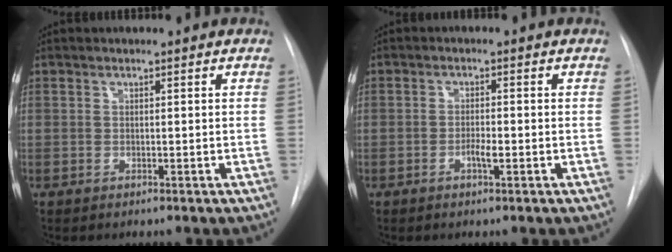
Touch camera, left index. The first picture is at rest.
{"total": 1.8, "force": [-0.8, 0.3, 1.6], "torque": [-0.029, 0.001, -0.015]}